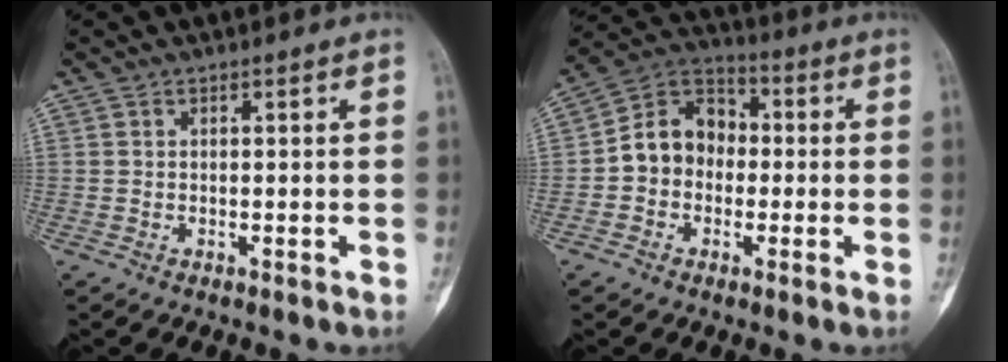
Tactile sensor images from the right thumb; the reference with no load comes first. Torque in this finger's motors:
{"motor_torque": [1.38, 1.38, 0.50, -0.43, 0.03]}